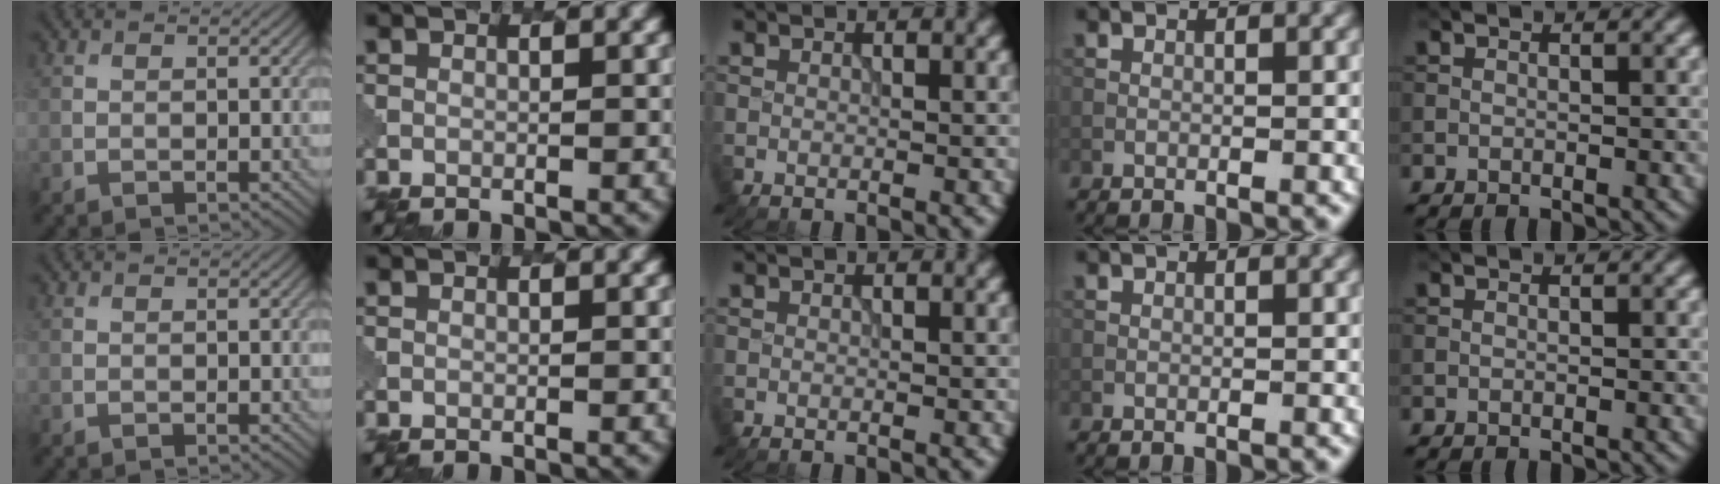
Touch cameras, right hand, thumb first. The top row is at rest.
{}